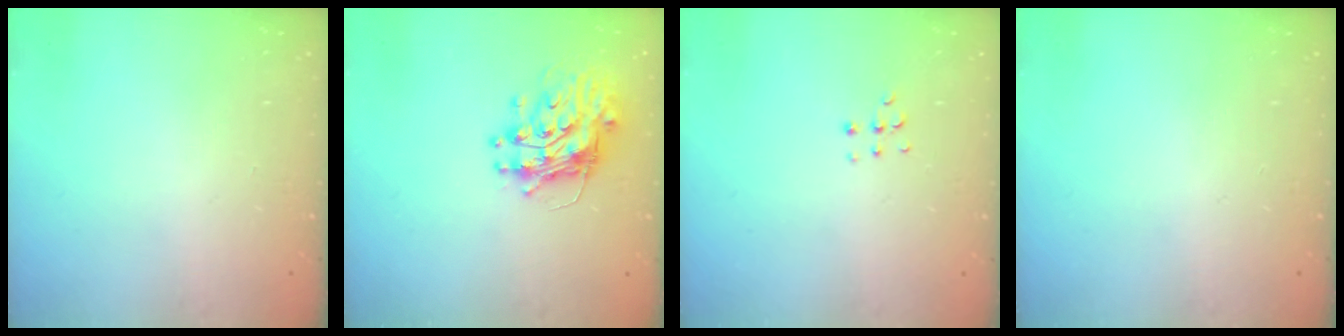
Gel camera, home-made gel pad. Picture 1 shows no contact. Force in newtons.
{"total": 12.0, "press": 11.9, "slide": 1.2}
{"total": 4.4, "press": 4.4, "slide": 0.3}
{"total": 0.0}